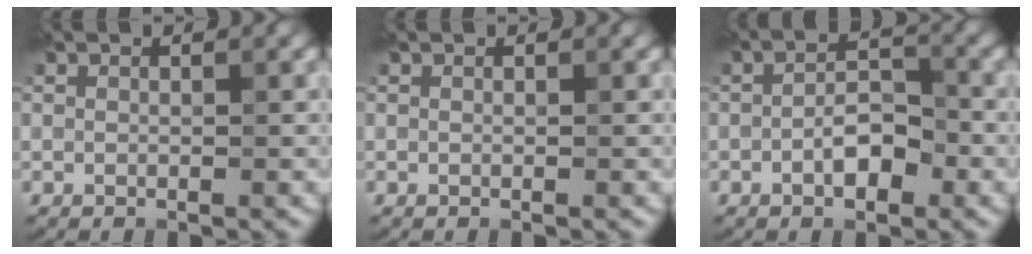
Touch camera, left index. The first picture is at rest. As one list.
[{"total": 0.0}, {"total": 3.2, "force": [-1.3, 1.5, 2.6], "torque": [-0.040, 0.008, -0.025]}]